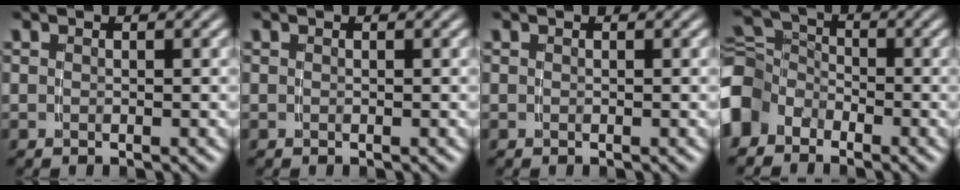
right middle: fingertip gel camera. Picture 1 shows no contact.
{"total": 0.0}
{"total": 0.0}
{"total": 6.2, "force": [-2.1, 5.3, 2.5], "torque": [-0.065, -0.024, -0.035]}